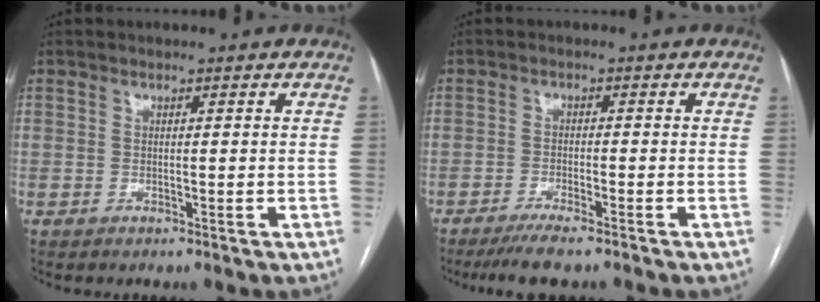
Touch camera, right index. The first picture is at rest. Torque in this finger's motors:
{"motor_torque": [0.63, -0.19, 0.04, 0.02]}